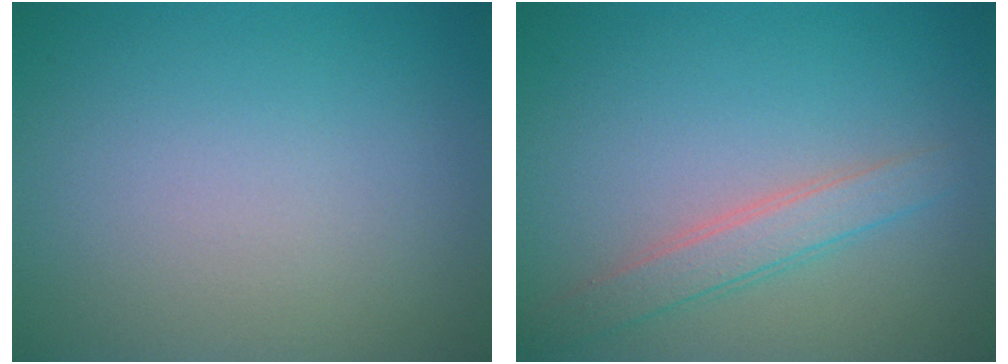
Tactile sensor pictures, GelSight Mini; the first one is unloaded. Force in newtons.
{"total": 2.5, "press": 2.5, "slide": 0.1}